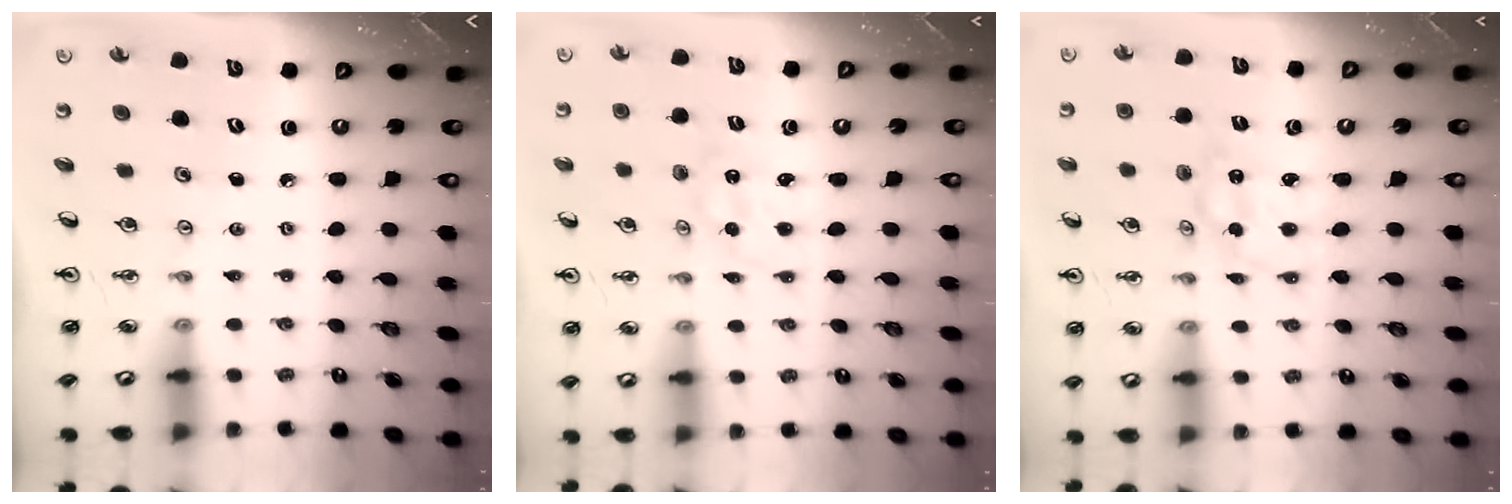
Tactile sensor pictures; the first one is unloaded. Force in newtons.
{"total": 0.0}
{"total": 1.4, "press": 1.4, "slide": 0.0}